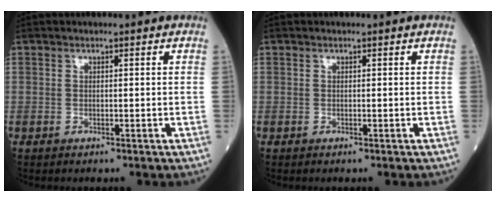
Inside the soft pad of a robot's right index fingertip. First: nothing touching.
{"total": 0.0}